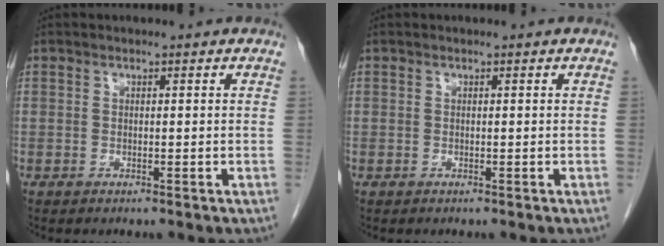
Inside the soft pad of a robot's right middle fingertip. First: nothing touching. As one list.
[{"total": 0.0}]